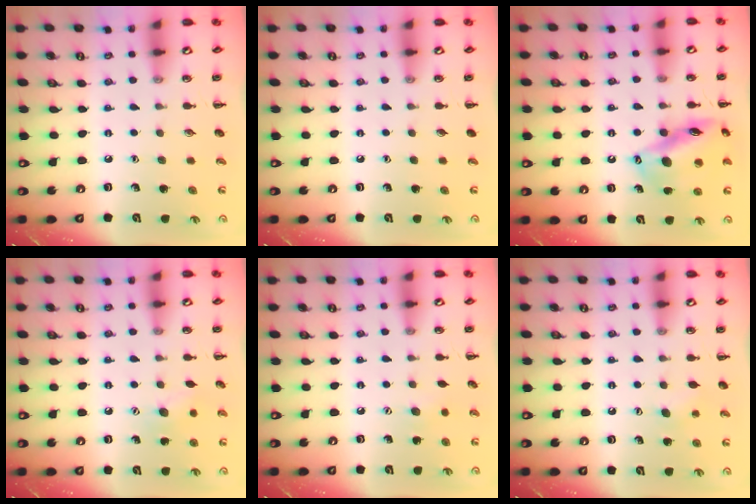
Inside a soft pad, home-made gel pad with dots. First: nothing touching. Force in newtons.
{"total": 0.0}
{"total": 16.3, "press": 16.1, "slide": 2.9}
{"total": 8.1, "press": 7.9, "slide": 1.8}
{"total": 2.9, "press": 2.8, "slide": 0.7}
{"total": 3.0, "press": 2.9, "slide": 0.8}